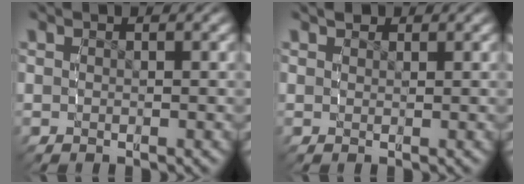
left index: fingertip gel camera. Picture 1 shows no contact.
{"total": 1.0, "force": [0.9, 0.4, 0.0], "torque": [0.004, -0.001, 0.015]}